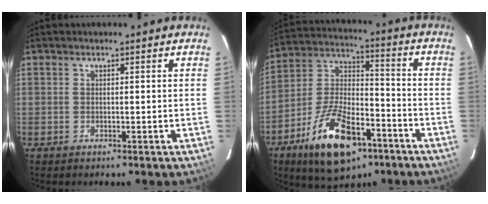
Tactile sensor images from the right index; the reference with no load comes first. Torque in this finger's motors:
{"motor_torque": [0.63, -0.61, 0.87, 0.19]}